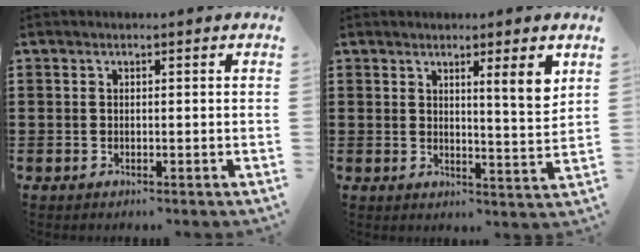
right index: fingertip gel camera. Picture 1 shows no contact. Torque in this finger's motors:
{"motor_torque": [0.16, 0.18, 0.26, 0.02]}